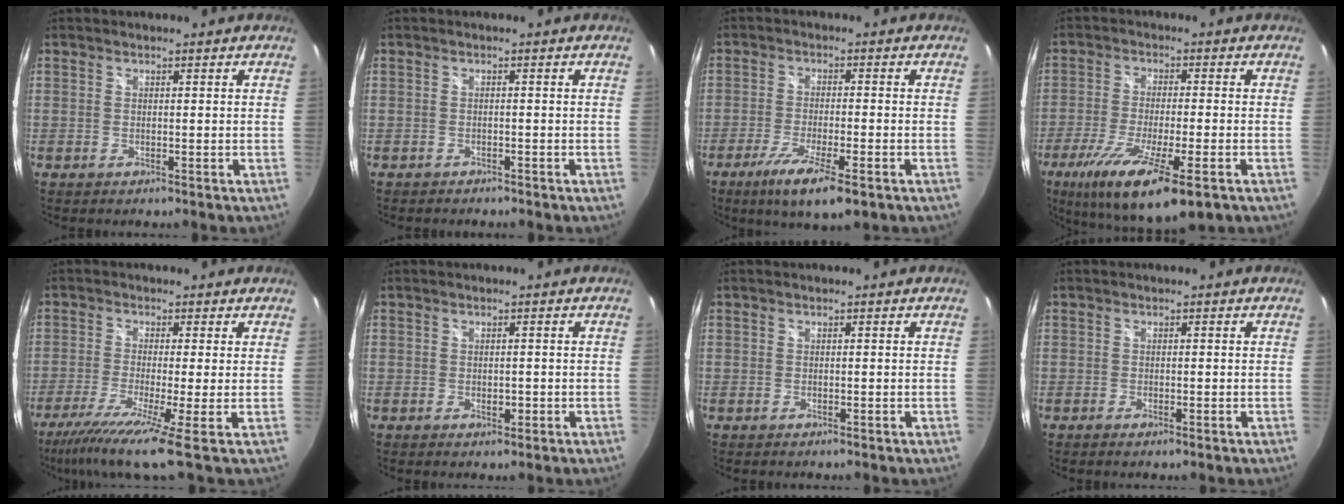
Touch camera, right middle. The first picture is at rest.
{"total": 1.6, "force": [-1.5, 0.7, 0.1], "torque": [-0.009, -0.003, -0.024]}
{"total": 9.4, "force": [-5.6, 1.5, 7.3], "torque": [-0.155, -0.034, -0.097]}
{"total": 15.9, "force": [-8.6, 3.0, 13.0], "torque": [-0.249, -0.055, -0.148]}
{"total": 9.1, "force": [-5.7, -1.1, 7.0], "torque": [-0.161, -0.040, -0.106]}
{"total": 1.4, "force": [-0.4, 1.0, 0.9], "torque": [-0.011, -0.002, -0.006]}
{"total": 0.0}
{"total": 0.8, "force": [-0.5, 0.1, 0.6], "torque": [-0.010, -0.002, -0.010]}